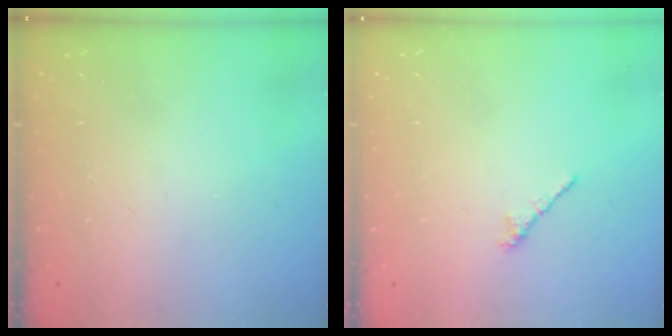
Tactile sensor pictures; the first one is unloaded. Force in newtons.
{"total": 2.4, "press": 2.3, "slide": 0.7}